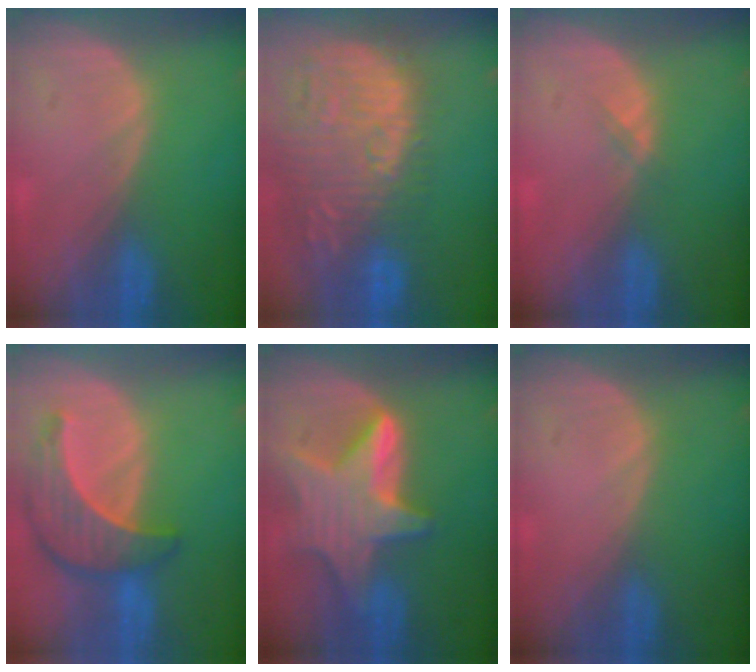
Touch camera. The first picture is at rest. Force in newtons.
{"total": 15.8, "press": 13.2, "slide": 8.8}
{"total": 1.1, "press": 0.8, "slide": 0.7}
{"total": 8.7, "press": 7.9, "slide": 3.7}
{"total": 9.5, "press": 9.5, "slide": 0.7}
{"total": 0.0}